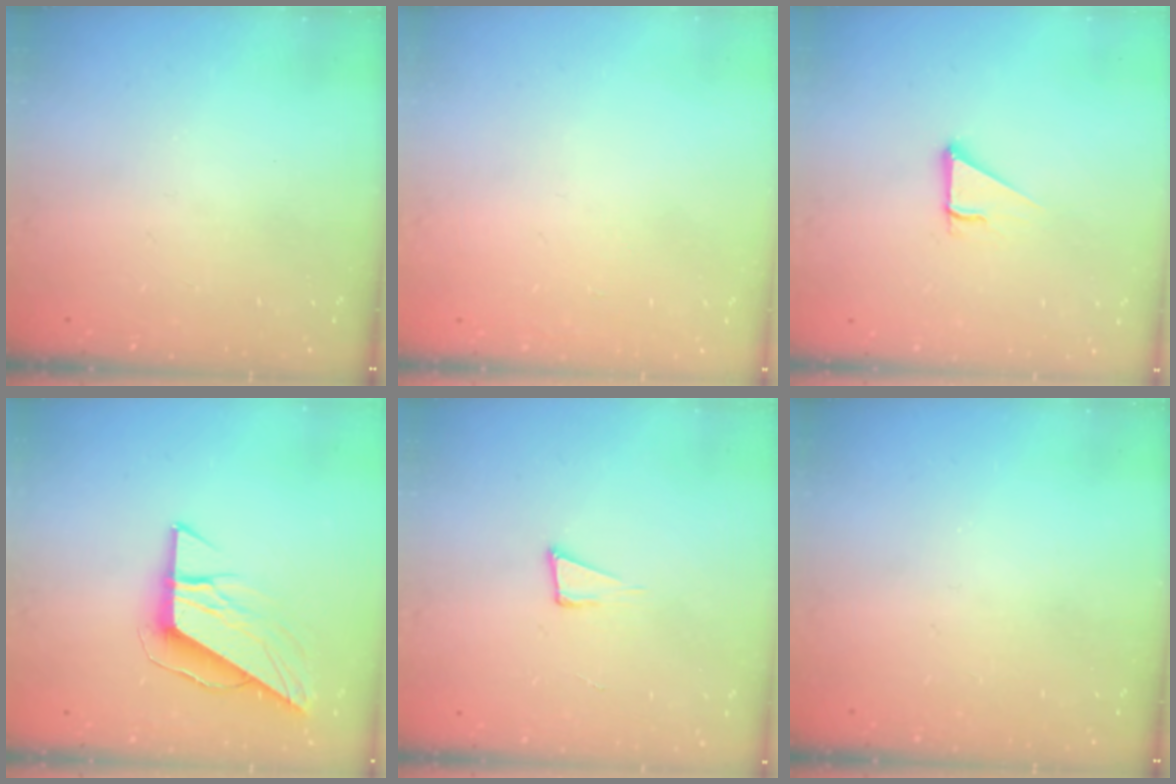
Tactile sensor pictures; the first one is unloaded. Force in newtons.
{"total": 0.9, "press": 0.9, "slide": 0.0}
{"total": 2.9, "press": 2.8, "slide": 0.2}
{"total": 11.1, "press": 11.0, "slide": 1.2}
{"total": 3.9, "press": 2.4, "slide": 3.1}
{"total": 0.0}